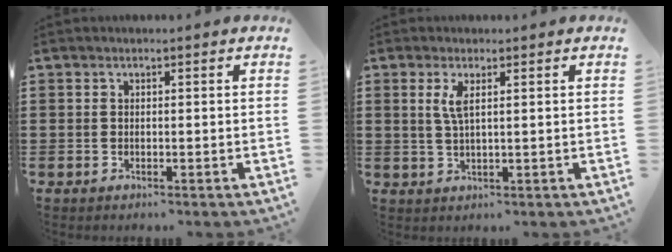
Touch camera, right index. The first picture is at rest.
{"total": 2.8, "force": [1.0, 0.5, 2.5], "torque": [-0.055, 0.002, 0.017]}